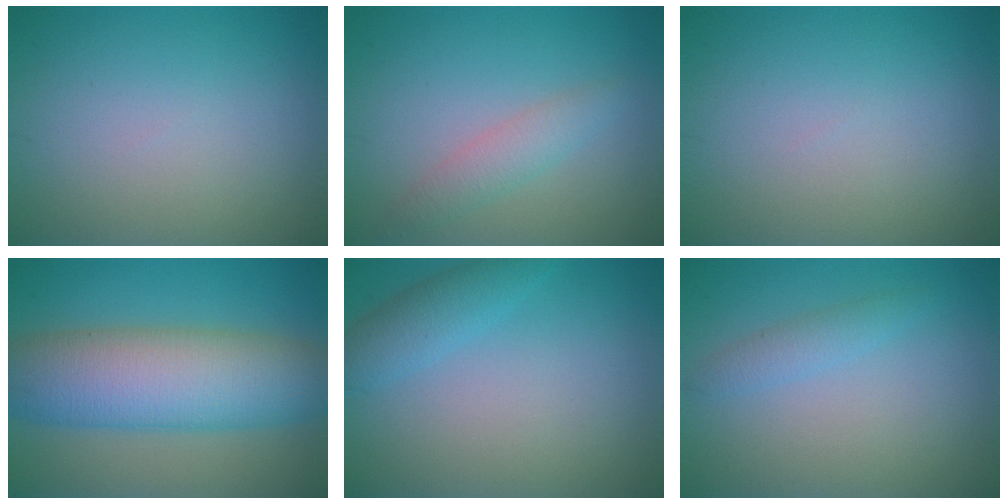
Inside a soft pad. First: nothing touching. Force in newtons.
{"total": 2.1, "press": 2.1, "slide": 0.1}
{"total": 0.0}
{"total": 10.6, "press": 10.6, "slide": 0.3}
{"total": 2.6, "press": 2.6, "slide": 0.2}
{"total": 1.5, "press": 1.5, "slide": 0.1}